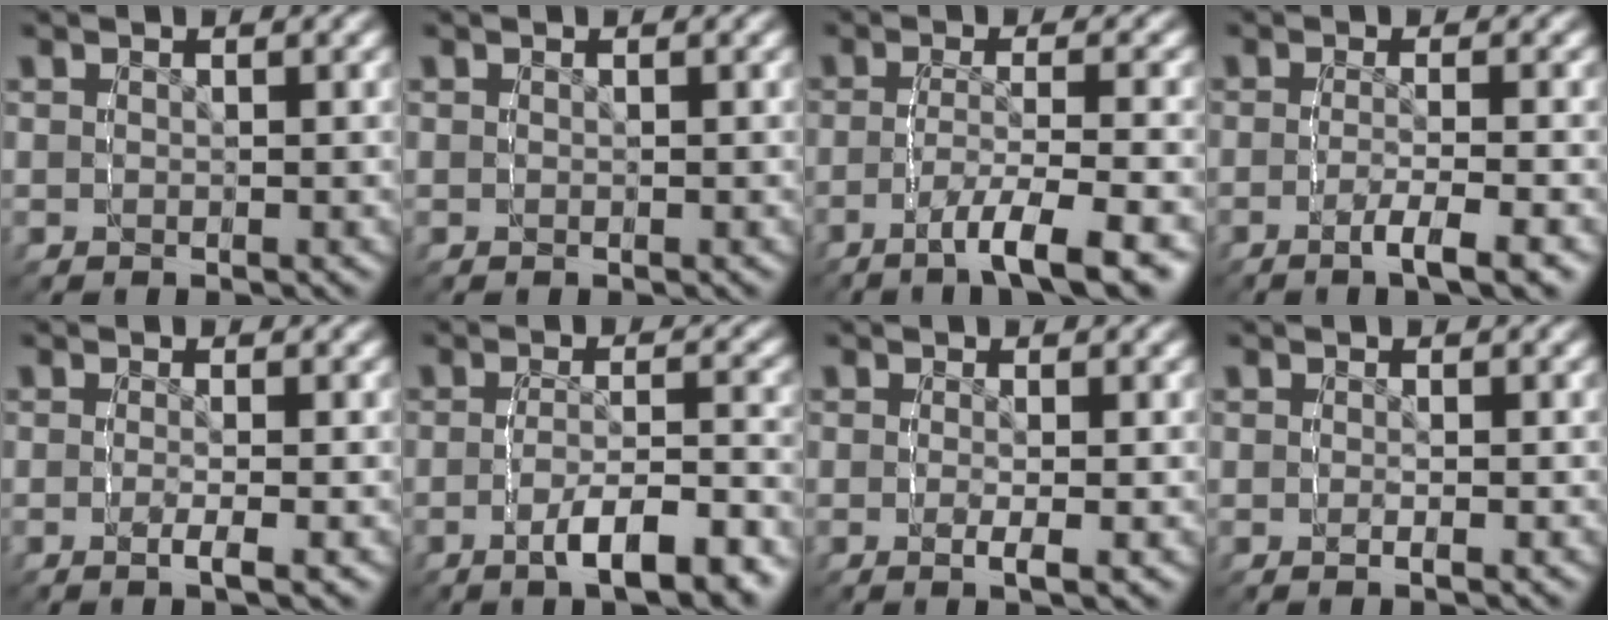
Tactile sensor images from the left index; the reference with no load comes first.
{"total": 0.0}
{"total": 3.4, "force": [-2.2, -1.8, 1.8], "torque": [-0.027, 0.022, -0.040]}
{"total": 3.1, "force": [-1.3, -2.7, 0.3], "torque": [0.007, 0.021, -0.034]}
{"total": 3.0, "force": [0.1, -2.9, -1.0], "torque": [0.022, 0.018, -0.005]}
{"total": 3.6, "force": [-2.9, -0.7, 1.9], "torque": [-0.010, 0.028, -0.056]}
{"total": 2.6, "force": [0.5, -2.3, -1.2], "torque": [0.025, 0.015, 0.002]}
{"total": 1.3, "force": [-0.1, -1.3, -0.4], "torque": [0.006, 0.006, -0.002]}